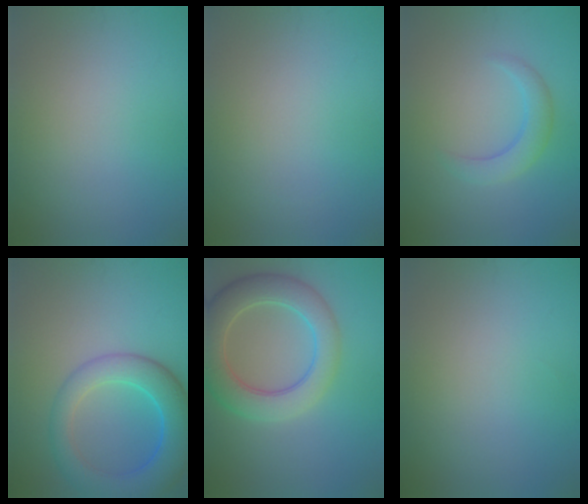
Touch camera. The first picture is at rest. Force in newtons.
{"total": 0.0}
{"total": 2.4, "press": 2.4, "slide": 0.0}
{"total": 7.0, "press": 7.0, "slide": 0.5}
{"total": 6.5, "press": 6.5, "slide": 0.7}
{"total": 0.0}